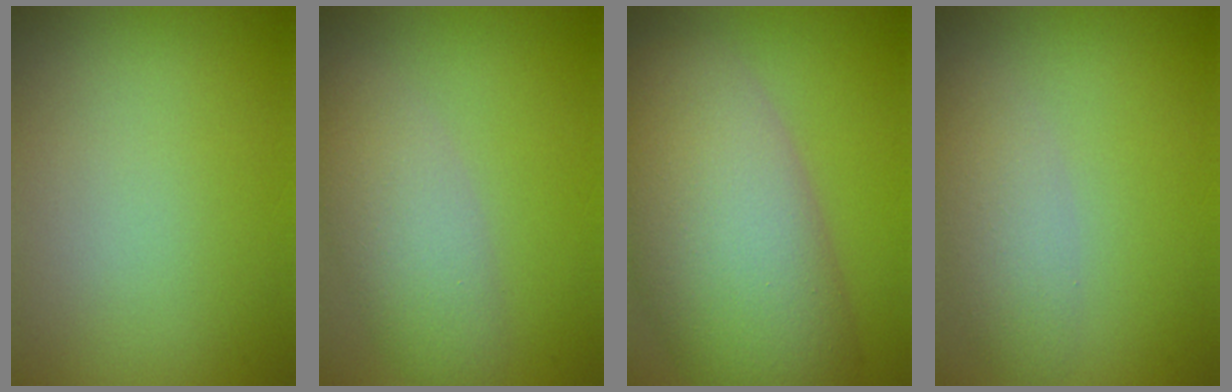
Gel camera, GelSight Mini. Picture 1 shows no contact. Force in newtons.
{"total": 4.3, "press": 4.3, "slide": 0.4}
{"total": 12.7, "press": 12.6, "slide": 0.8}
{"total": 3.0, "press": 3.0, "slide": 0.1}